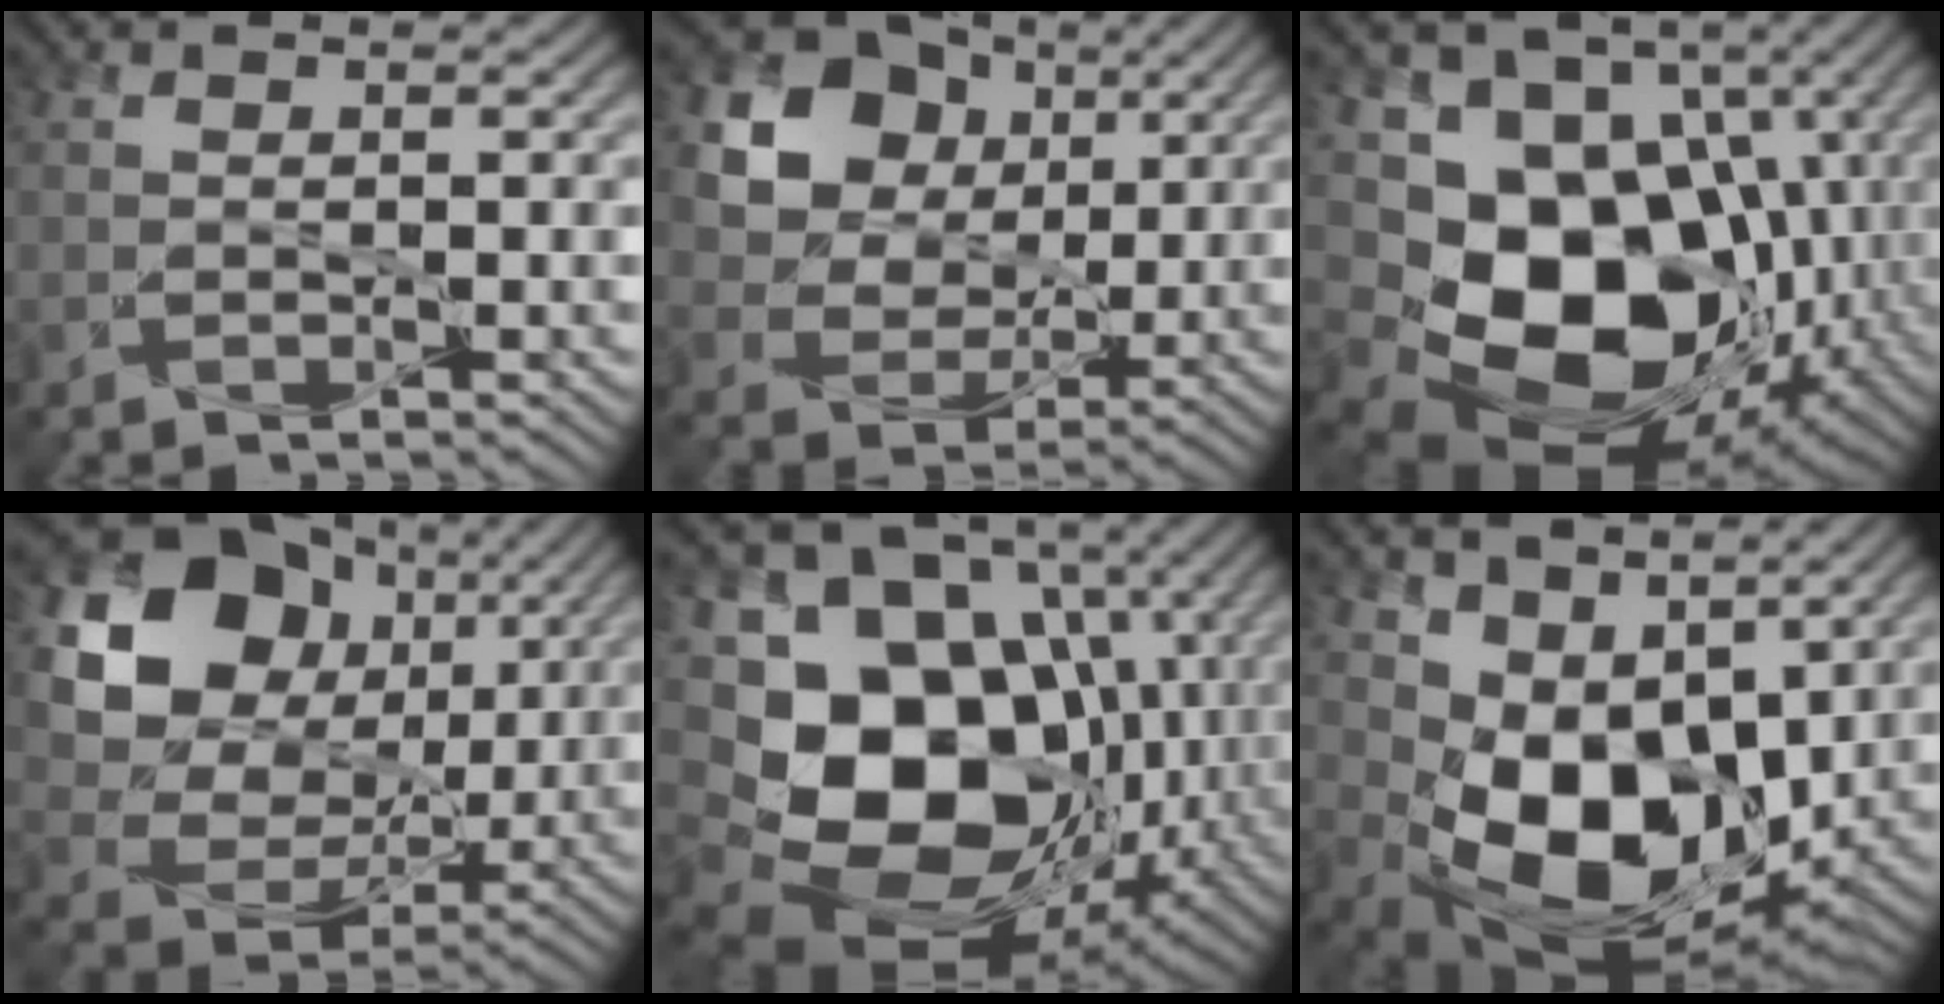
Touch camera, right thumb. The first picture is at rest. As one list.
[{"total": 14.1, "force": [4.8, 11.5, 6.6], "torque": [-0.195, 0.038, 0.114]}, {"total": 21.1, "force": [-4.7, 16.1, 12.9], "torque": [-0.270, -0.039, -0.062]}, {"total": 17.2, "force": [5.0, 13.7, 9.2], "torque": [-0.211, 0.019, 0.094]}, {"total": 22.2, "force": [-2.9, 16.8, 14.2], "torque": [-0.324, -0.023, -0.030]}, {"total": 12.3, "force": [2.5, 8.6, 8.3], "torque": [-0.169, -0.033, 0.059]}]